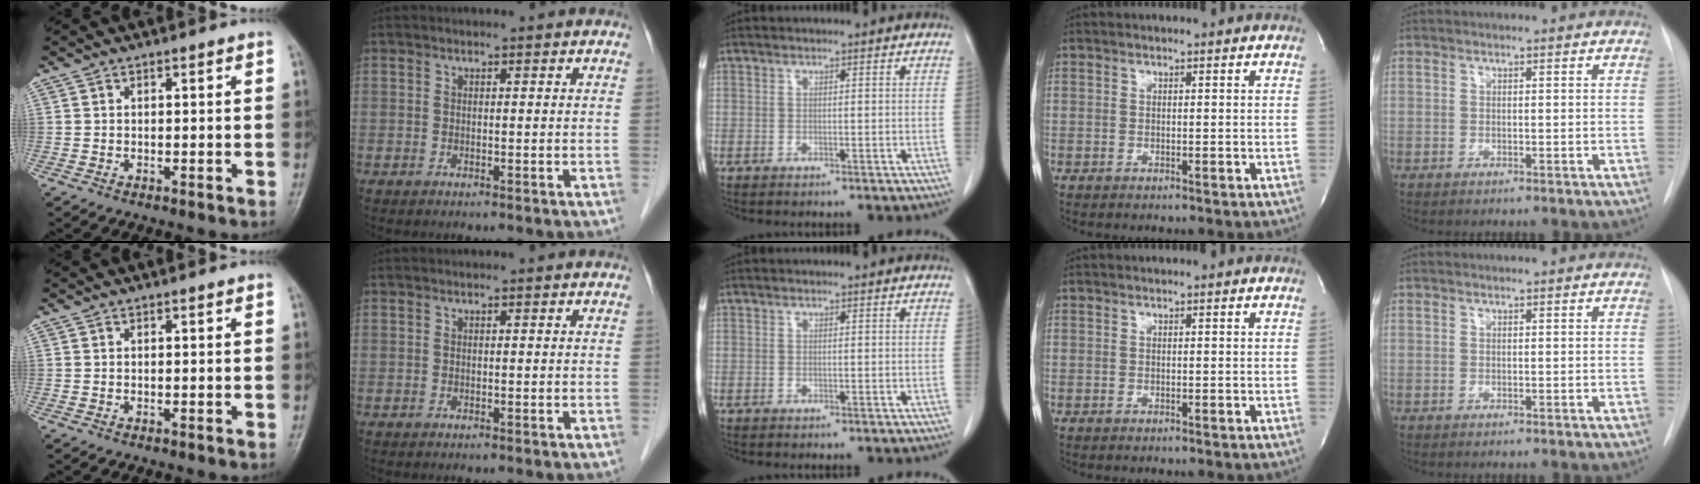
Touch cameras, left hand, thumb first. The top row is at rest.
{}